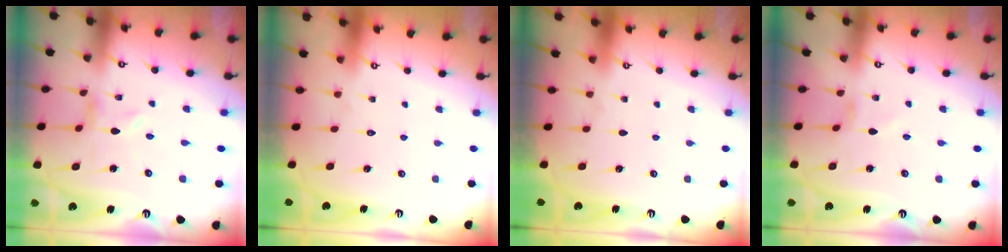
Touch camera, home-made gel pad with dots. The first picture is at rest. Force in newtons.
{"total": 1.7, "press": 1.6, "slide": 0.1}
{"total": 1.8, "press": 1.7, "slide": 0.1}
{"total": 1.7, "press": 1.7, "slide": 0.2}